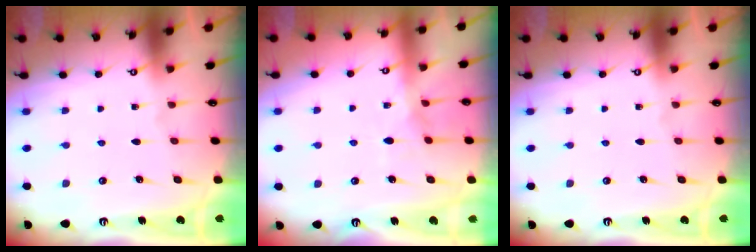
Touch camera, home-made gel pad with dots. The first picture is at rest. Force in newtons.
{"total": 7.5, "press": 7.5, "slide": 0.8}
{"total": 0.0}